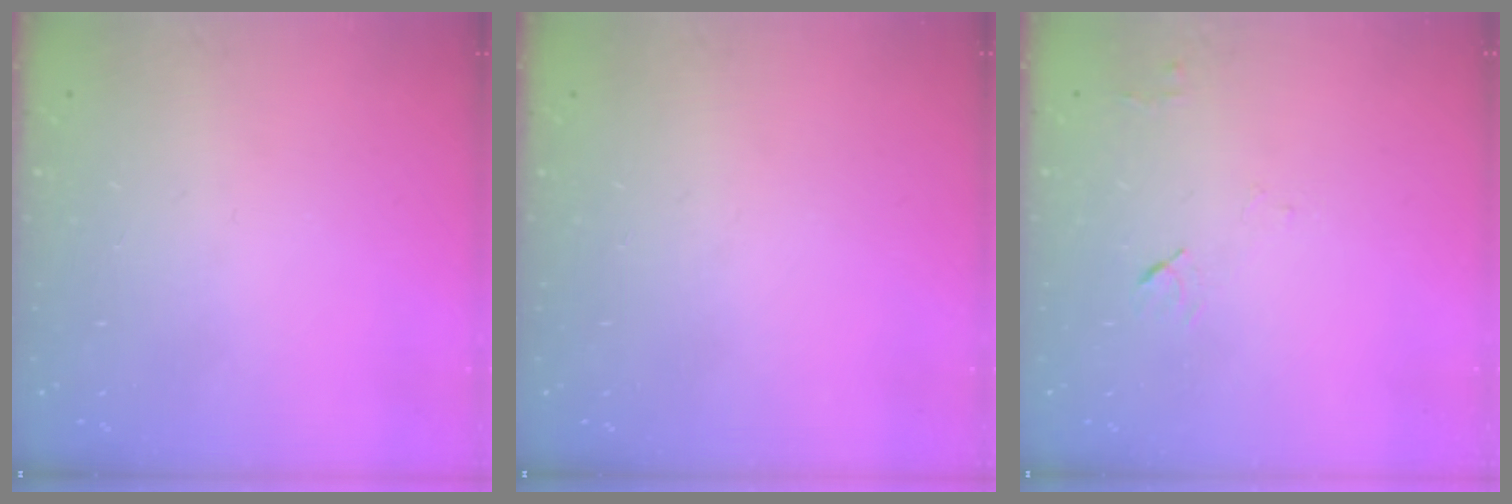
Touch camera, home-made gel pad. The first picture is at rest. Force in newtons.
{"total": 0.0}
{"total": 4.6, "press": 4.5, "slide": 0.6}